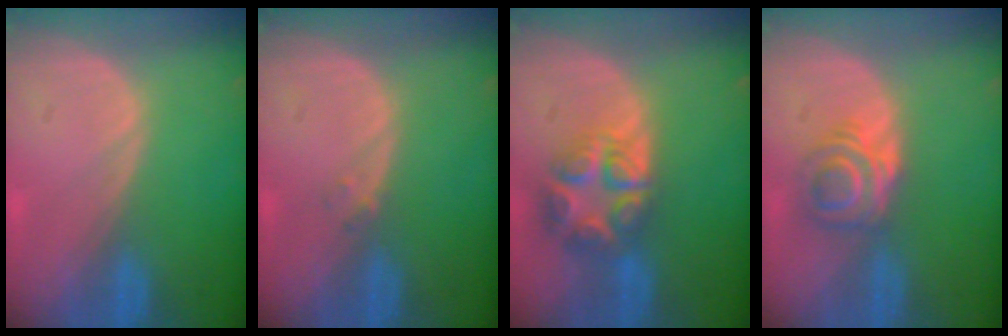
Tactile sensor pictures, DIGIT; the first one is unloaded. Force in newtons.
{"total": 0.9, "press": 0.9, "slide": 0.2}
{"total": 8.1, "press": 7.0, "slide": 4.0}
{"total": 6.0, "press": 5.0, "slide": 3.3}